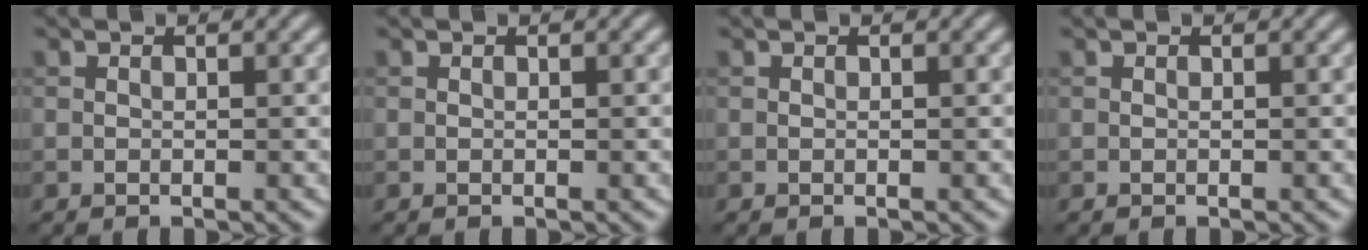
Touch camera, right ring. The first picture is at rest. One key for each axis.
{"total": 0.0}
{"total": 0.0}
{"total": 0.0}